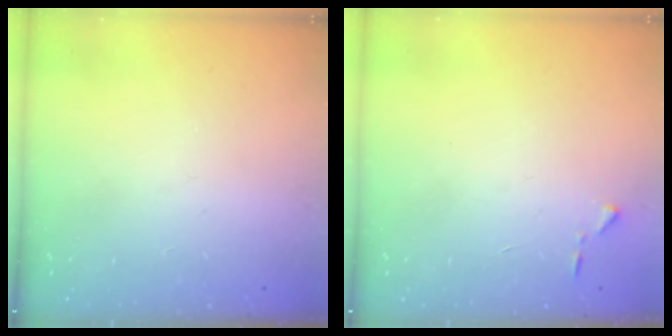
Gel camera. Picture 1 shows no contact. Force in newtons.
{"total": 3.9, "press": 3.9, "slide": 0.5}